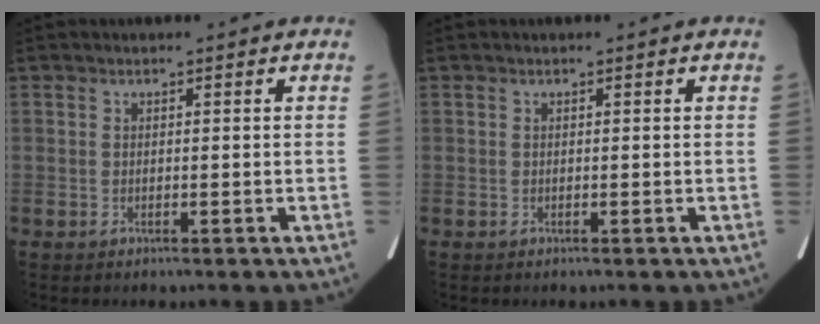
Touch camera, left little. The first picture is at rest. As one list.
[{"total": 0.0}]